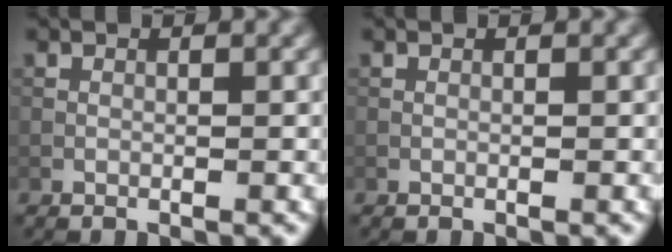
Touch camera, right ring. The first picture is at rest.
{"total": 0.0}